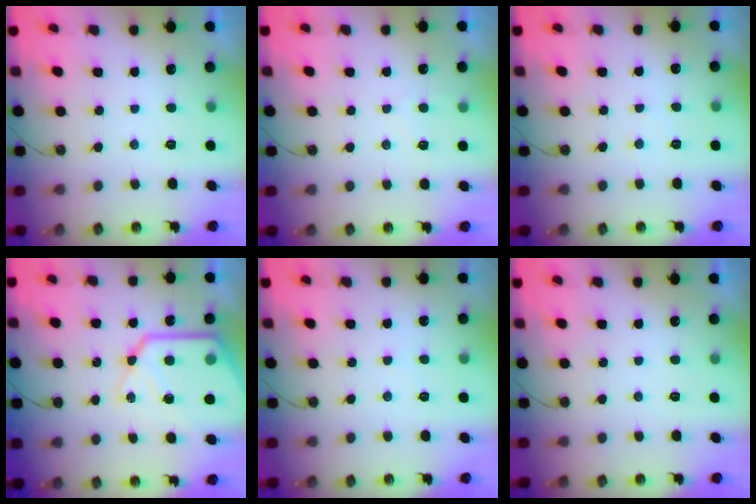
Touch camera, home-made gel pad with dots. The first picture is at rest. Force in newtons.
{"total": 4.1, "press": 4.1, "slide": 0.4}
{"total": 3.8, "press": 3.7, "slide": 0.7}
{"total": 19.4, "press": 19.3, "slide": 2.0}
{"total": 1.8, "press": 1.8, "slide": 0.4}
{"total": 0.0}